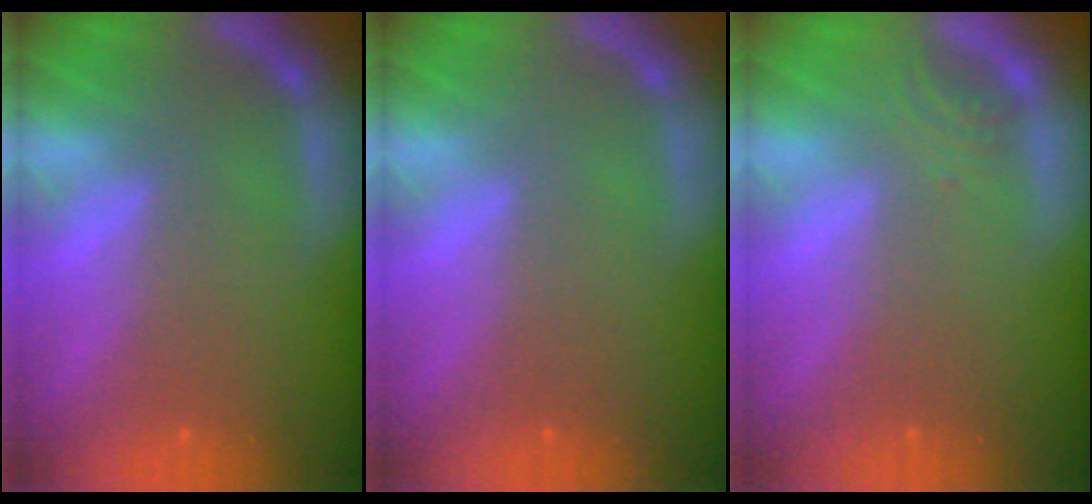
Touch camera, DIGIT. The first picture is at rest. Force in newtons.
{"total": 0.0}
{"total": 1.4}